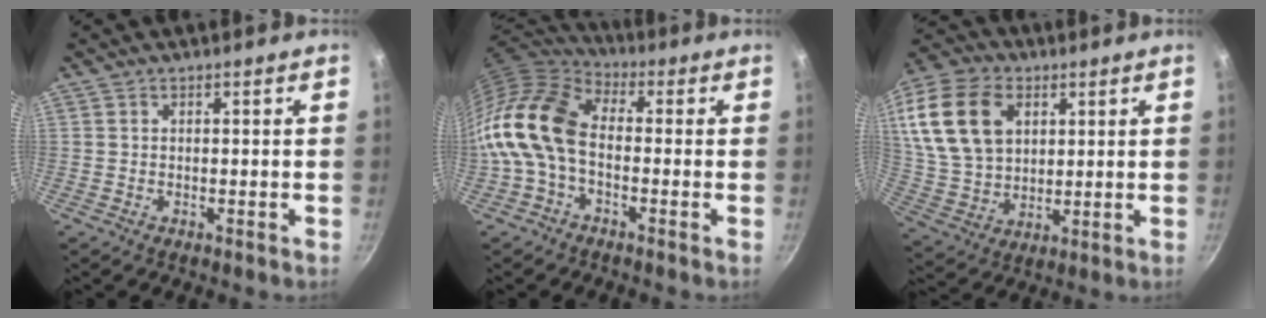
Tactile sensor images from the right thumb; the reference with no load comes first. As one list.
[{"total": 14.4, "force": [-2.3, 9.1, 10.9], "torque": [-0.205, 0.034, -0.066]}, {"total": 19.3, "force": [6.2, 13.3, 12.5], "torque": [-0.228, -0.005, 0.121]}]